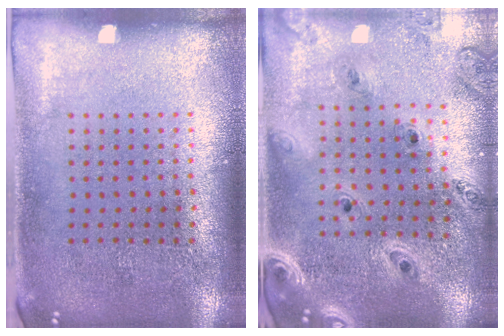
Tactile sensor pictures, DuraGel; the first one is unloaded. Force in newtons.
{"total": 1.4, "press": 1.4, "slide": 0.2}